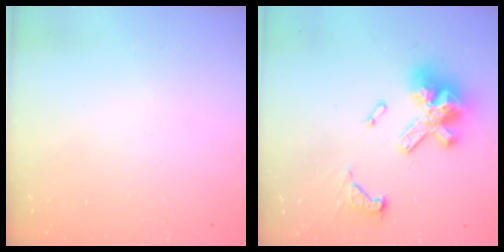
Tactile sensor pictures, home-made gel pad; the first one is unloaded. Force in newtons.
{"total": 15.0, "press": 15.0, "slide": 0.8}